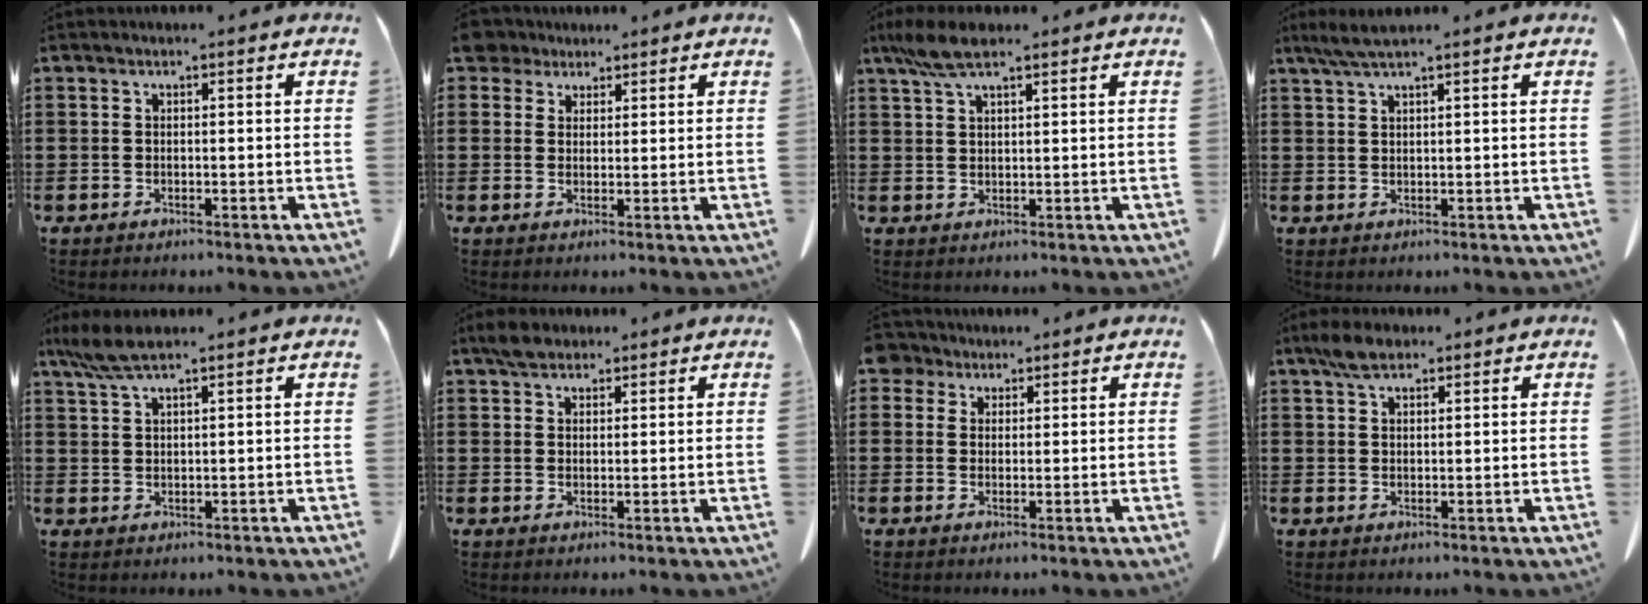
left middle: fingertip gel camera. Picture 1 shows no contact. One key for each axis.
{"total": 3.6, "fx": 2.8, "fy": 2.0, "fz": 0.8, "tx": -0.023, "ty": 0.006, "tz": 0.053}
{"total": 5.5, "fx": 3.6, "fy": 1.4, "fz": 3.8, "tx": -0.085, "ty": 0.000, "tz": 0.067}
{"total": 2.6, "fx": 1.9, "fy": 0.0, "fz": 1.8, "tx": -0.038, "ty": -0.001, "tz": 0.037}
{"total": 4.7, "fx": 3.5, "fy": 0.6, "fz": 3.2, "tx": -0.069, "ty": -0.001, "tz": 0.065}
{"total": 3.2, "fx": 2.6, "fy": 1.5, "fz": 1.1, "tx": -0.020, "ty": 0.003, "tz": 0.049}
{"total": 3.2, "fx": 2.4, "fy": 2.0, "fz": 0.8, "tx": -0.018, "ty": 0.006, "tz": 0.045}
{"total": 3.7, "fx": 2.7, "fy": 1.6, "fz": 2.1, "tx": -0.047, "ty": 0.006, "tz": 0.051}